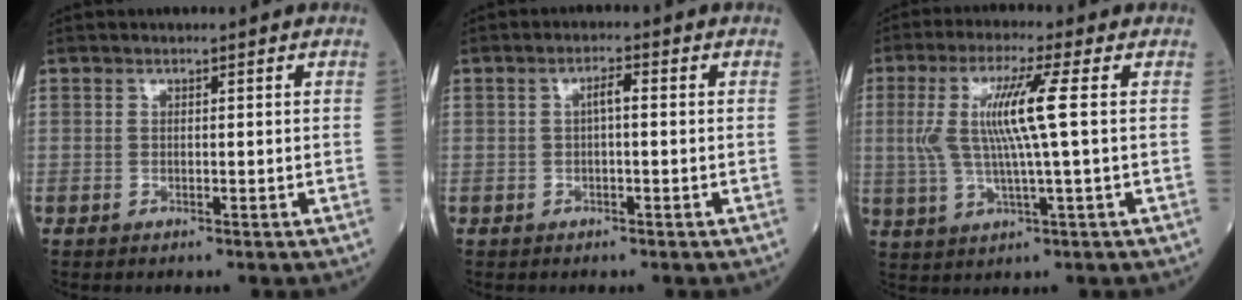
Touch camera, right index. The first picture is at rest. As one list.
[{"total": 2.1, "force": [0.1, 0.4, 2.0], "torque": [-0.034, 0.004, 0.002]}, {"total": 9.3, "force": [1.4, -0.4, 9.2], "torque": [-0.196, 0.005, 0.027]}]